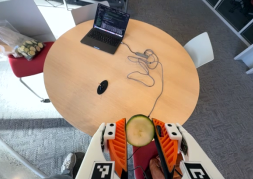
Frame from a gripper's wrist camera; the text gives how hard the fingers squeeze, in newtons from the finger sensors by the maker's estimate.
{"total": 10.4, "left": 10.9, "right": 10.0}